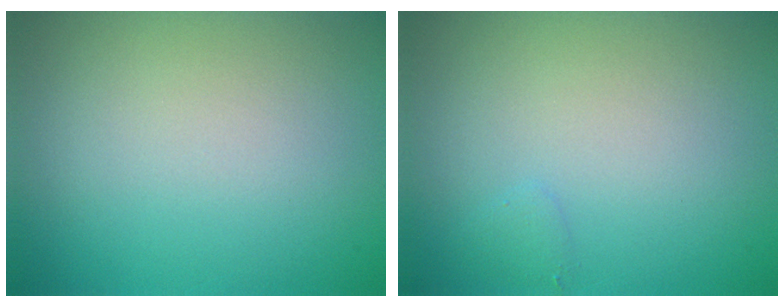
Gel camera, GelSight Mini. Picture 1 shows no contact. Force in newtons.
{"total": 0.6, "press": 0.6, "slide": 0.0}